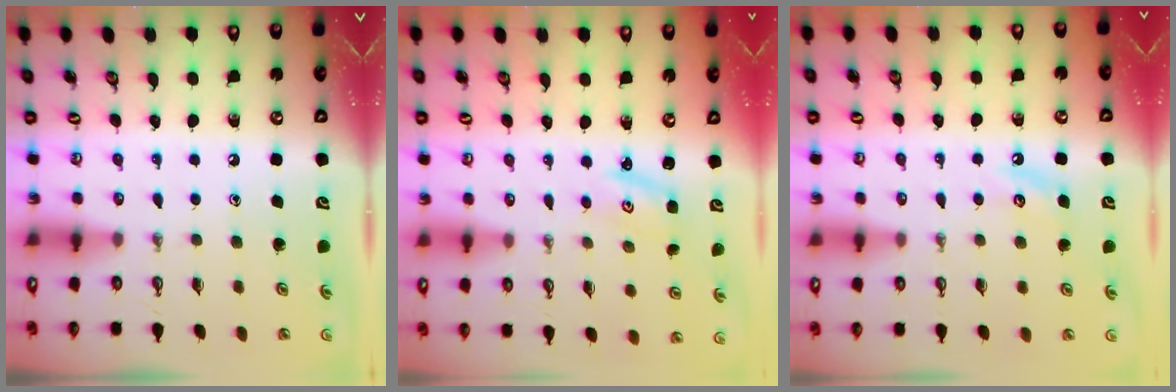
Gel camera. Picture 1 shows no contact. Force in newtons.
{"total": 2.0, "press": 2.0, "slide": 0.2}
{"total": 3.4, "press": 3.3, "slide": 0.4}